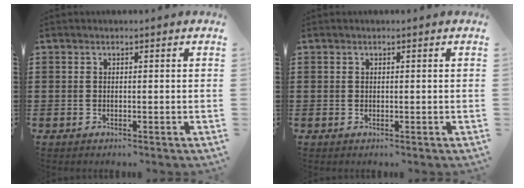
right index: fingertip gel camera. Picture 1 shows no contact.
{"total": 0.0}